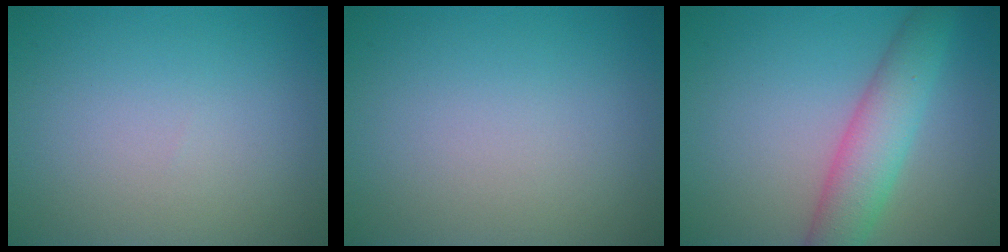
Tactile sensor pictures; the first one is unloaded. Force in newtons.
{"total": 0.0}
{"total": 5.1, "press": 5.1, "slide": 0.2}